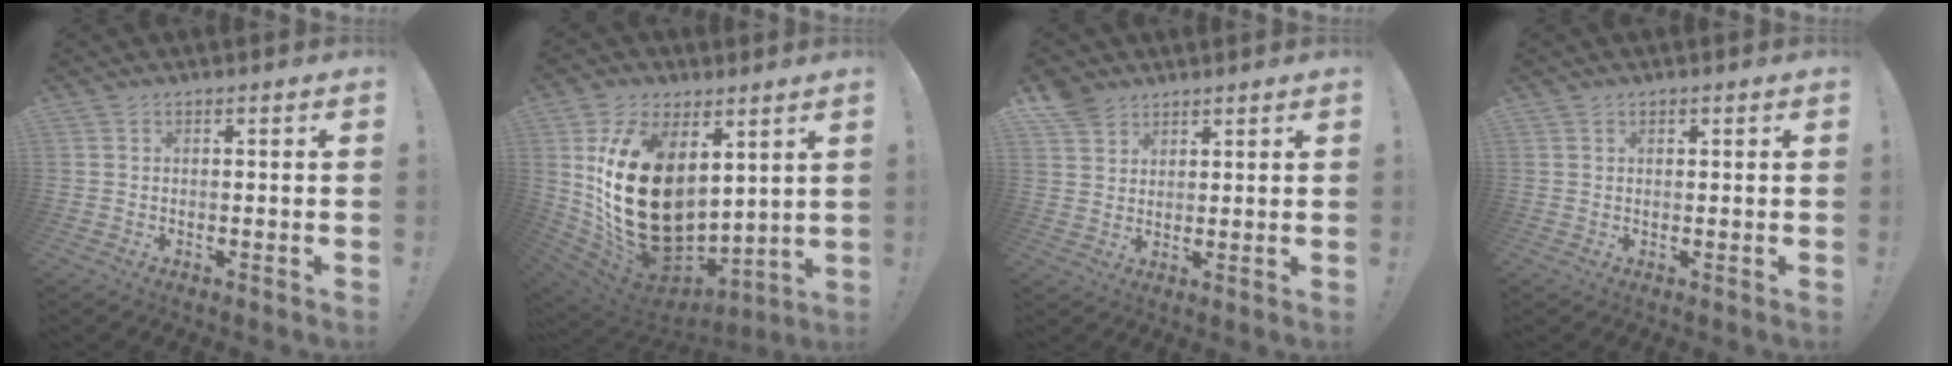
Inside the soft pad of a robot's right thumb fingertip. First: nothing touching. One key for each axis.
{"total": 26.8, "fx": 3.9, "fy": 18.6, "fz": 18.9, "tx": -0.370, "ty": -0.038, "tz": 0.093}
{"total": 5.2, "fx": 4.1, "fy": 3.1, "fz": 1.0, "tx": -0.016, "ty": -0.026, "tz": 0.078}
{"total": 0.5, "fx": 0.3, "fy": 0.4, "fz": 0.1, "tx": -0.002, "ty": 0.000, "tz": 0.006}